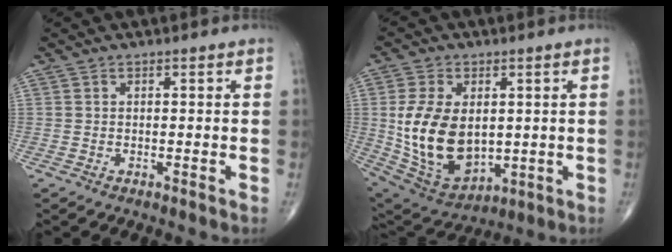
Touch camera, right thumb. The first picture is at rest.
{"total": 17.2, "force": [0.8, 10.9, 13.2], "torque": [-0.234, -0.012, 0.039]}